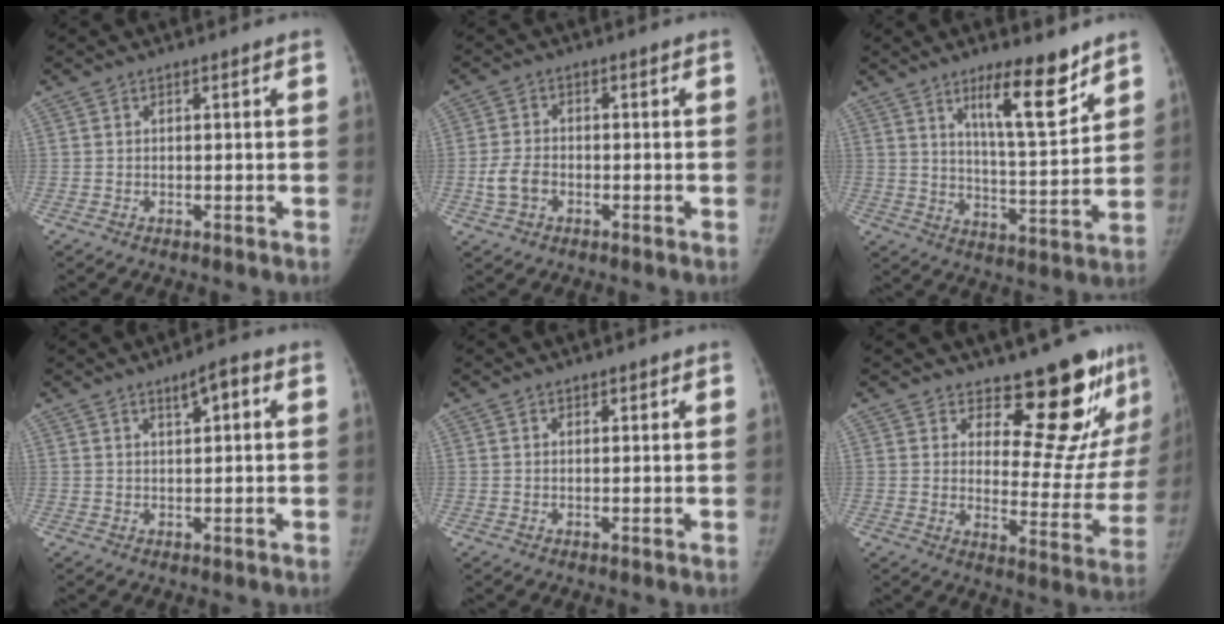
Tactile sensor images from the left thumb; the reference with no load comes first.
{"total": 4.7, "force": [-1.5, 3.4, 2.9], "torque": [-0.057, 0.012, -0.027]}
{"total": 12.2, "force": [8.1, 2.7, 8.7], "torque": [-0.117, -0.064, 0.135]}
{"total": 3.7, "force": [1.5, 1.2, 3.1], "torque": [-0.042, 0.002, 0.021]}
{"total": 0.8, "force": [0.5, 0.5, 0.2], "torque": [0.007, -0.003, 0.006]}
{"total": 16.4, "force": [13.3, 6.0, 7.4], "torque": [-0.039, -0.127, 0.168]}